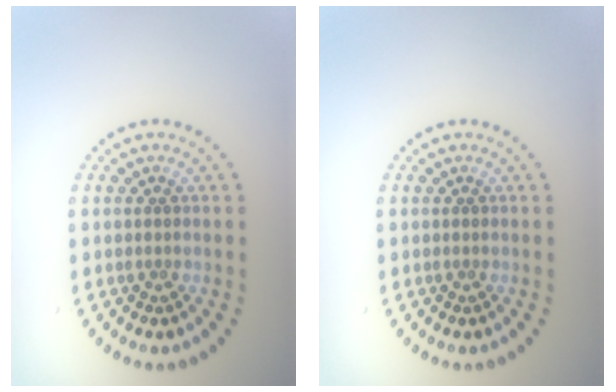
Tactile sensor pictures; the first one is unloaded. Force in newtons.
{"total": 0.0}